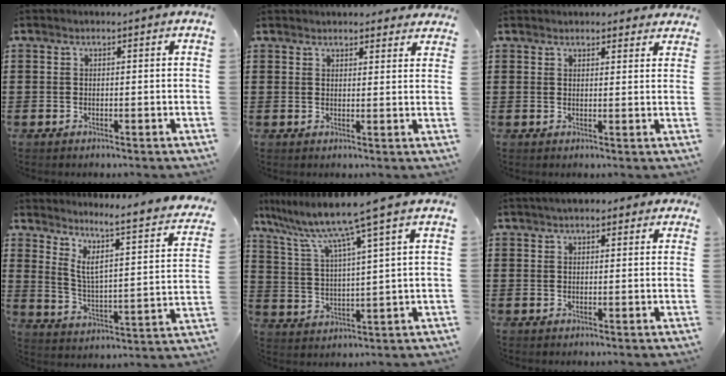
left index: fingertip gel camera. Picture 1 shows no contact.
{"total": 2.7, "force": [2.6, 0.6, 0.3], "torque": [-0.005, -0.007, 0.048]}
{"total": 2.3, "force": [2.2, 0.6, 0.3], "torque": [-0.003, -0.004, 0.041]}
{"total": 4.7, "force": [3.4, 0.0, 3.2], "torque": [-0.085, -0.051, 0.043]}
{"total": 9.0, "force": [6.8, -1.0, 5.8], "torque": [-0.138, -0.036, 0.108]}
{"total": 2.0, "force": [1.2, 1.0, 1.1], "torque": [-0.026, 0.008, 0.022]}